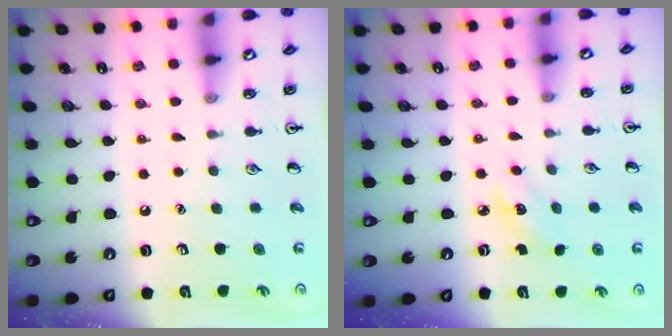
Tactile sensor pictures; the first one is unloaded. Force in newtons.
{"total": 2.3, "press": 2.1, "slide": 0.8}